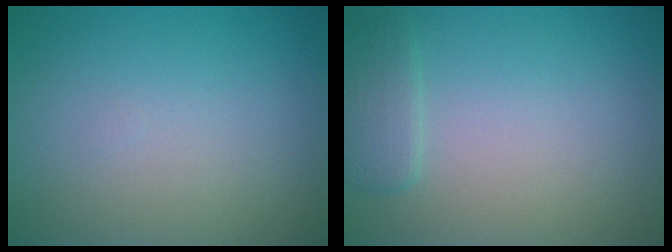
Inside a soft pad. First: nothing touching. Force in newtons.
{"total": 1.8, "press": 1.8, "slide": 0.1}